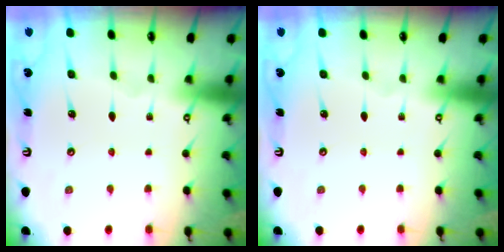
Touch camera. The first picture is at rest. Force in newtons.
{"total": 0.0}